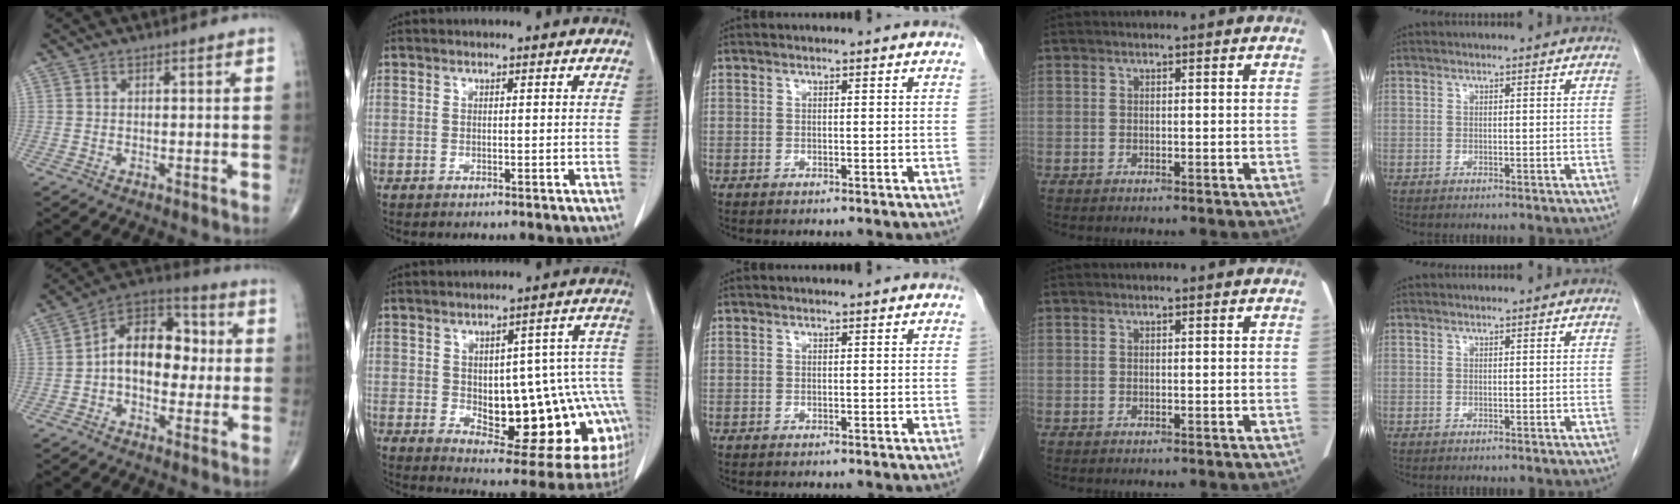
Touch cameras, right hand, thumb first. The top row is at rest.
{"thumb": {"total": 14.0, "force": [0.0, 9.1, 10.6], "torque": [-0.128, 0.042, -0.010]}, "index": {"total": 22.7, "force": [-3.1, 8.5, 20.9], "torque": [-0.184, 0.036, -0.012]}}